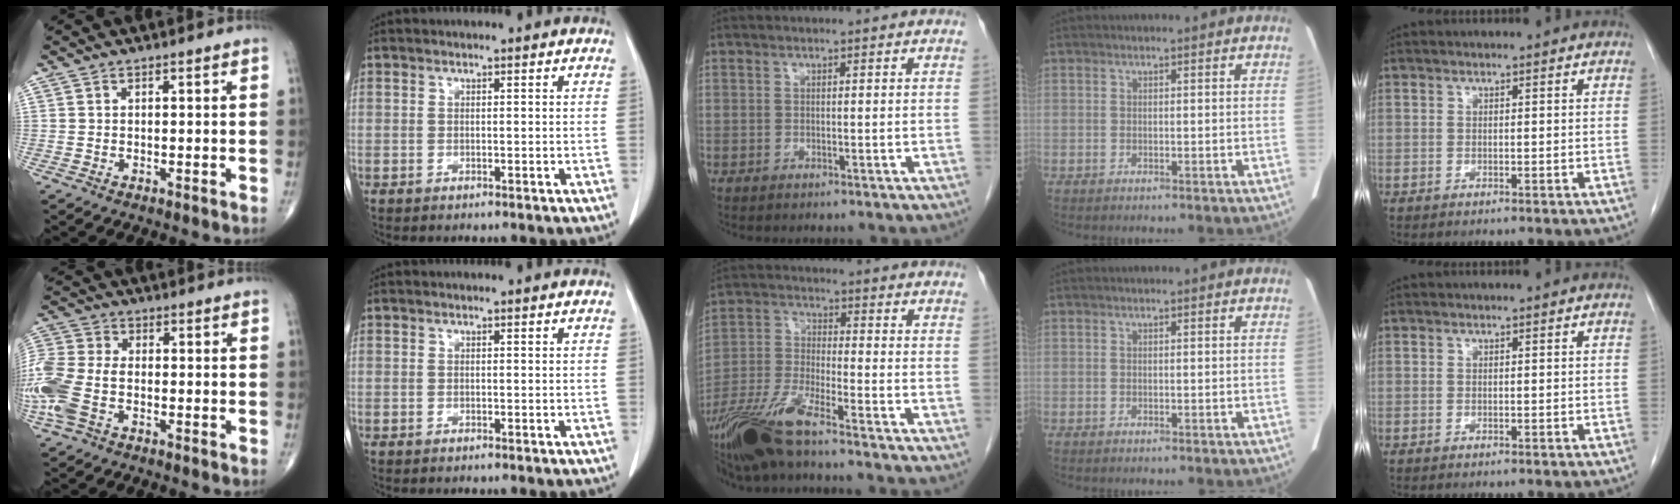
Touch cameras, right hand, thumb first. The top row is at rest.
{"thumb": {"total": 13.9, "force": [-3.7, 8.5, 10.4], "torque": [-0.283, 0.011, -0.073]}, "middle": {"total": 10.6, "force": [-8.3, 0.2, 6.7], "torque": [-0.142, -0.024, -0.162]}}